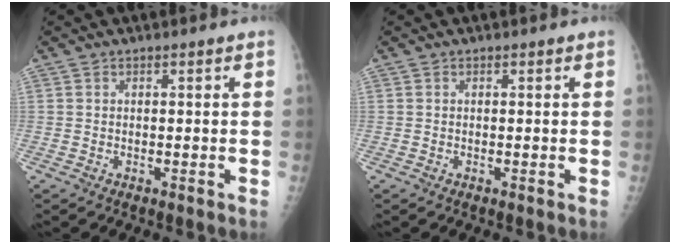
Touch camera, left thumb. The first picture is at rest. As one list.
[{"total": 0.0}]